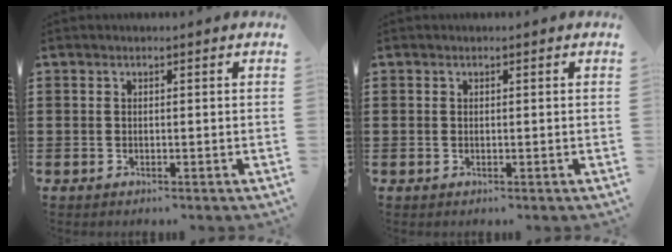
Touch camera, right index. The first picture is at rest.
{"total": 0.0}